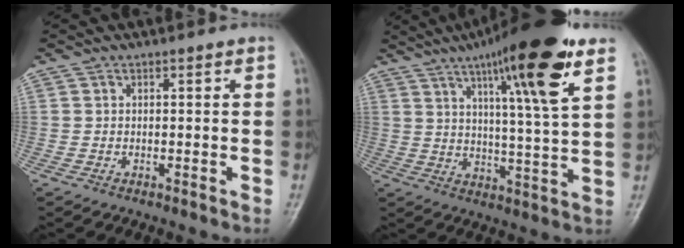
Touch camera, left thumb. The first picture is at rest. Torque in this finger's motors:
{"motor_torque": [1.02, 0.10, 1.81, -0.96, 0.52]}